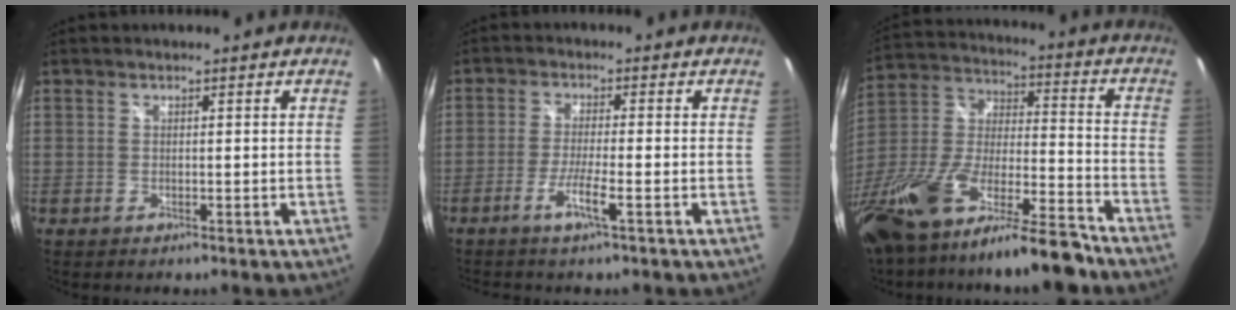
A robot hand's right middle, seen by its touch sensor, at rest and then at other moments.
{"total": 4.5, "force": [-2.6, -0.6, 3.6], "torque": [-0.080, -0.005, -0.050]}
{"total": 24.1, "force": [-17.0, 5.5, 16.2], "torque": [-0.320, -0.039, -0.294]}